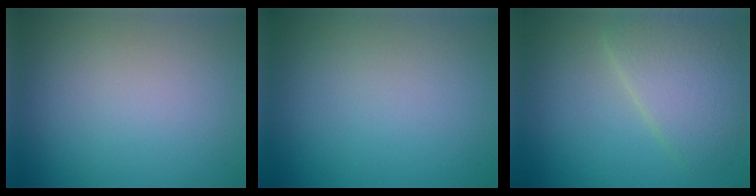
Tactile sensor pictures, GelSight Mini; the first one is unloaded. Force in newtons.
{"total": 0.0}
{"total": 4.7, "press": 4.7, "slide": 0.2}